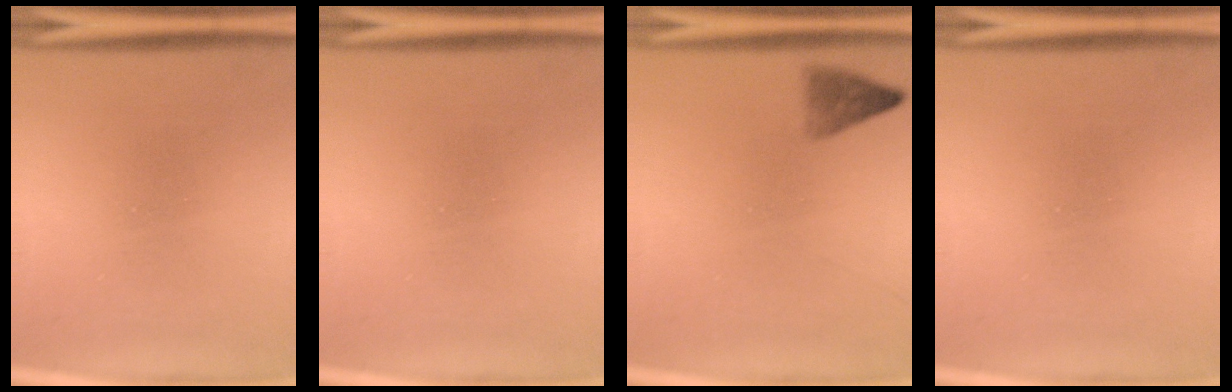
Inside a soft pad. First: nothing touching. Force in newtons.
{"total": 0.0}
{"total": 2.0}
{"total": 0.0}